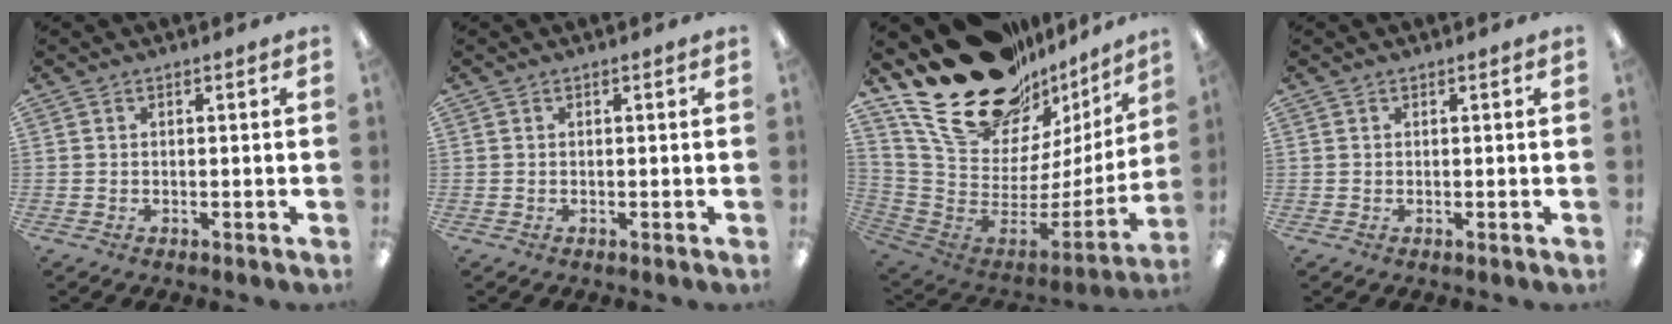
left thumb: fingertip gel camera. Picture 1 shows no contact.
{"total": 0.0}
{"total": 29.0, "force": [20.1, 14.4, 15.2], "torque": [-0.225, -0.141, 0.387]}
{"total": 0.0}